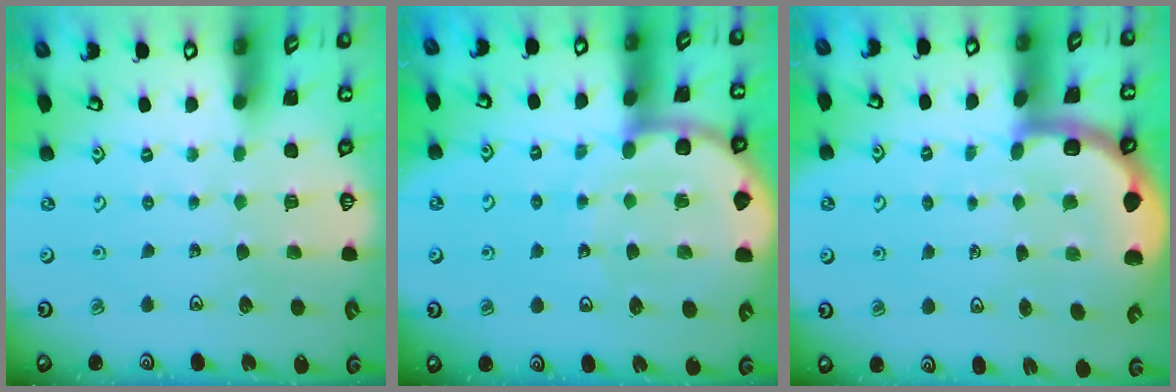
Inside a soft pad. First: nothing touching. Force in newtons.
{"total": 10.1, "press": 10.1, "slide": 1.3}
{"total": 6.1, "press": 5.9, "slide": 1.5}